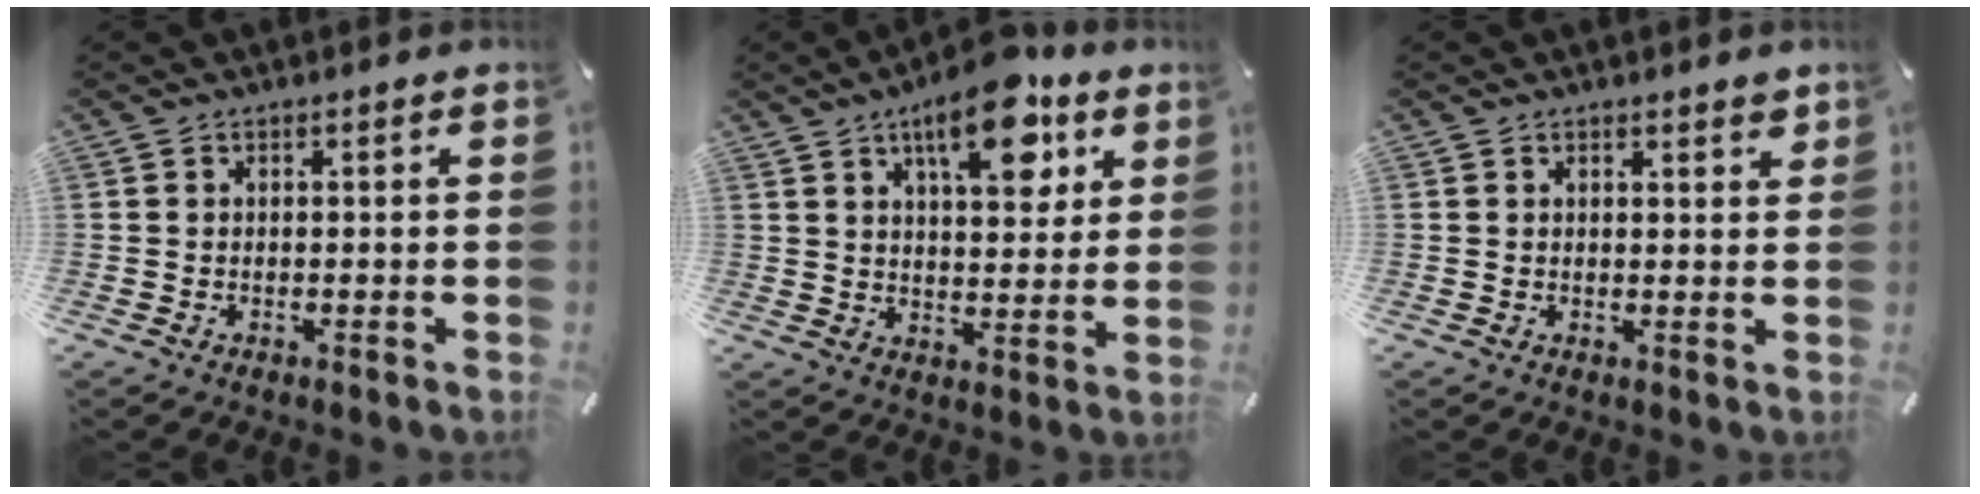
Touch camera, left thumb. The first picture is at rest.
{"total": 15.2, "force": [8.6, 6.8, 10.6], "torque": [-0.146, -0.037, 0.142]}
{"total": 1.9, "force": [1.5, 0.8, 0.9], "torque": [-0.004, -0.009, 0.023]}